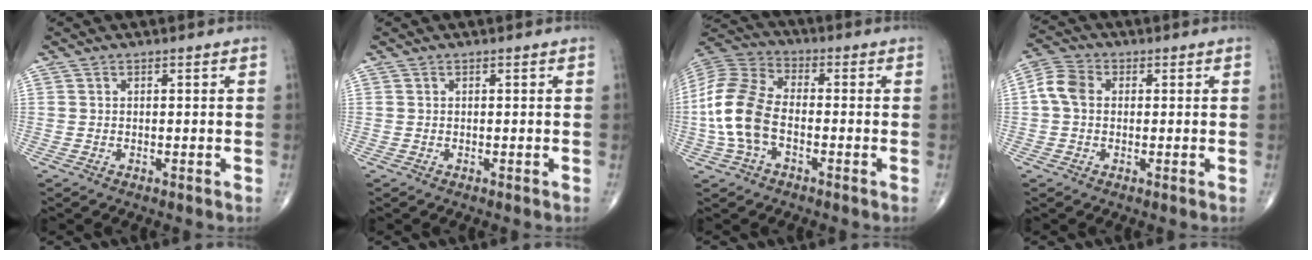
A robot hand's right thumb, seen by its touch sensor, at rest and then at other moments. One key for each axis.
{"total": 0.0}
{"total": 13.3, "fx": -2.6, "fy": 7.8, "fz": 10.4, "tx": -0.228, "ty": 0.033, "tz": -0.058}
{"total": 5.4, "fx": 0.4, "fy": 4.1, "fz": 3.5, "tx": -0.071, "ty": 0.017, "tz": 0.000}